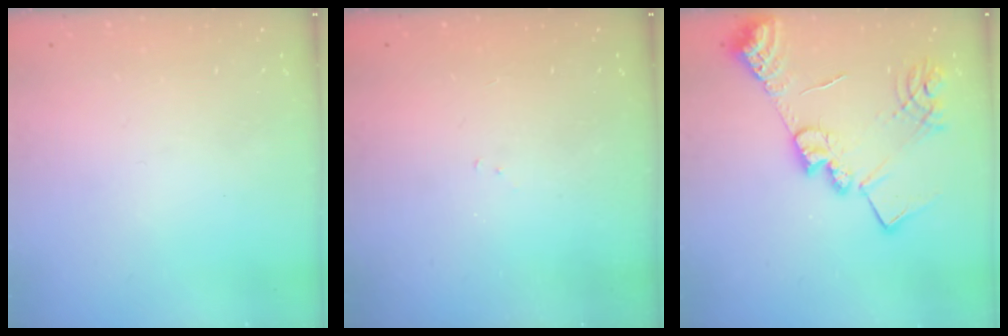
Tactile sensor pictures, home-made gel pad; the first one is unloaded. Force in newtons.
{"total": 3.7, "press": 3.7, "slide": 0.6}
{"total": 18.1, "press": 18.0, "slide": 1.8}